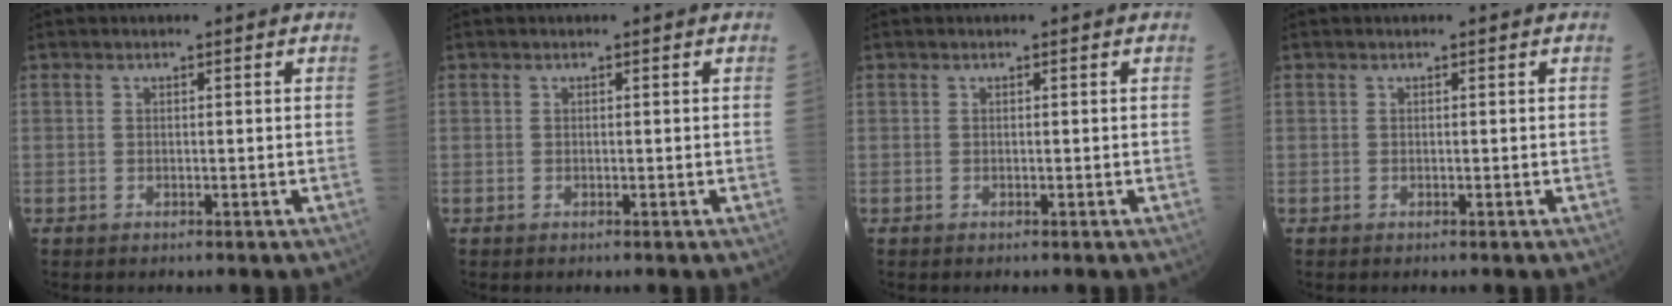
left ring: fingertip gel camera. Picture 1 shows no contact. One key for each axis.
{"total": 0.0}
{"total": 0.0}
{"total": 0.0}